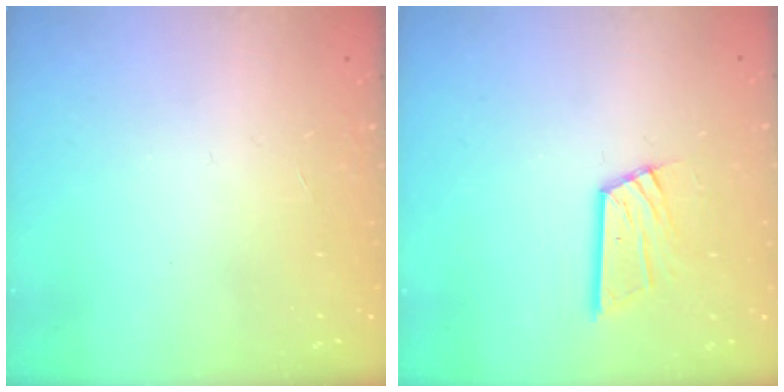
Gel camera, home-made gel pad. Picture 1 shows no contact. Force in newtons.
{"total": 11.9, "press": 11.9, "slide": 1.2}